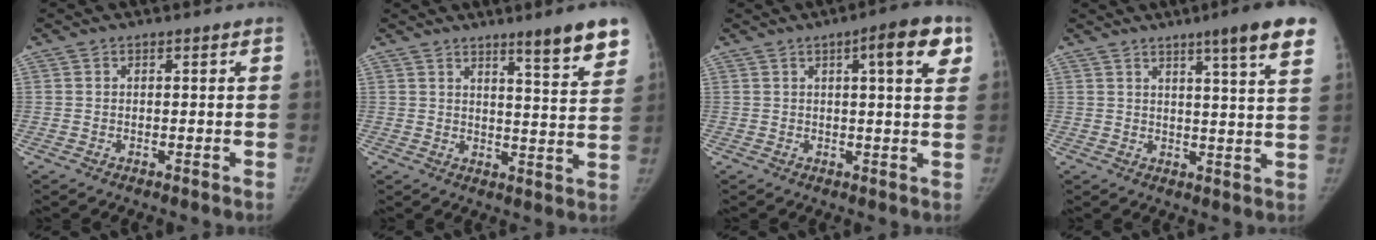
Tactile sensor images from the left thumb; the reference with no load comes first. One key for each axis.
{"total": 9.9, "fx": 6.7, "fy": 0.9, "fz": 7.2, "tx": -0.078, "ty": -0.041, "tz": 0.092}
{"total": 8.2, "fx": 3.5, "fy": 1.8, "fz": 7.2, "tx": -0.080, "ty": -0.004, "tz": 0.039}
{"total": 11.6, "fx": 7.5, "fy": 0.4, "fz": 8.9, "tx": -0.108, "ty": -0.030, "tz": 0.085}